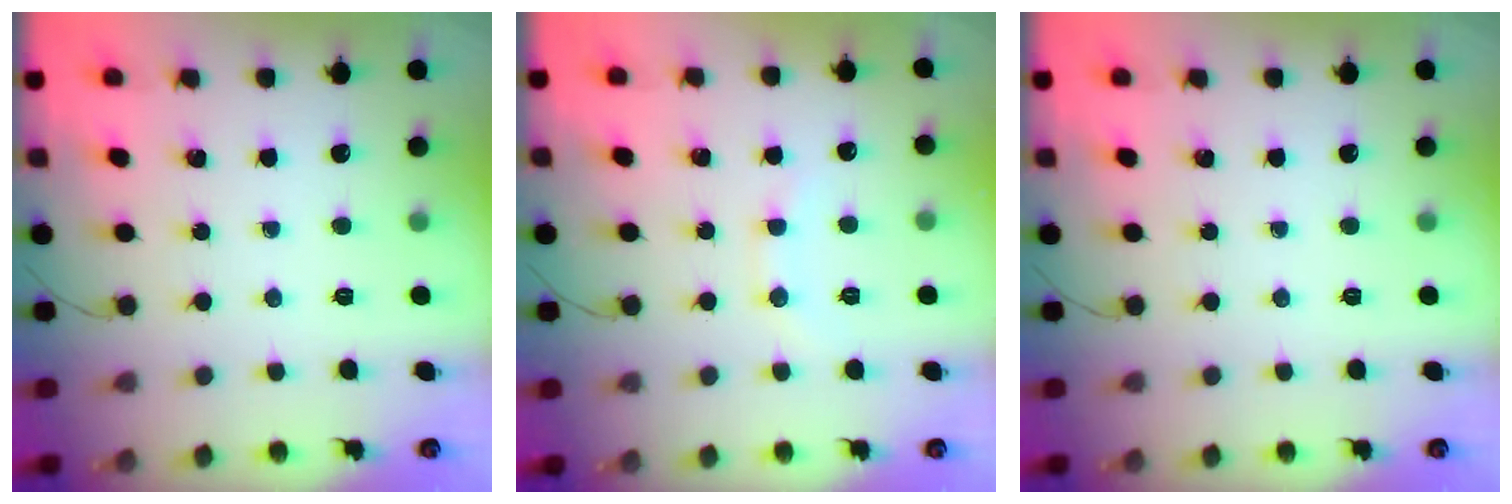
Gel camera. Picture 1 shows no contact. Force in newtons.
{"total": 6.3, "press": 6.2, "slide": 1.0}
{"total": 0.0}